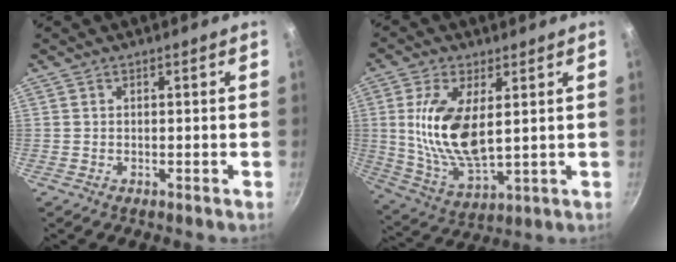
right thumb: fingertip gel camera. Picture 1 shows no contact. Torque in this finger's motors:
{"motor_torque": [0.82, 0.87, 1.60, -0.55, 0.22]}